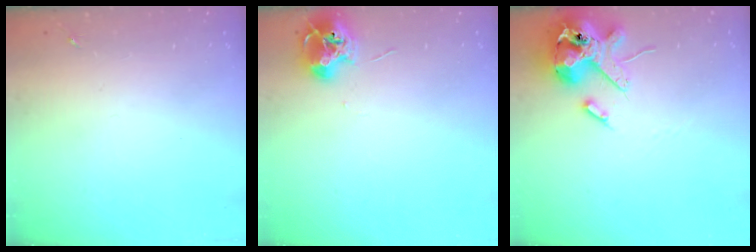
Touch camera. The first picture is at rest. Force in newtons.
{"total": 9.3, "press": 9.3, "slide": 1.0}
{"total": 13.7, "press": 13.5, "slide": 2.3}